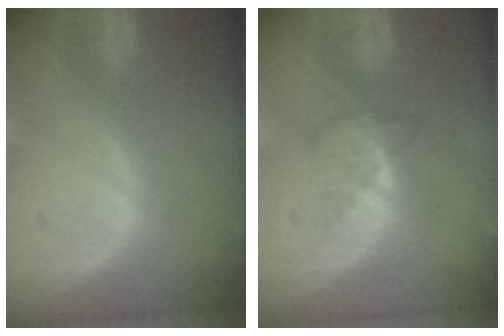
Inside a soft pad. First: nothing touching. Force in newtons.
{"total": 2.5, "press": 2.5, "slide": 0.3}